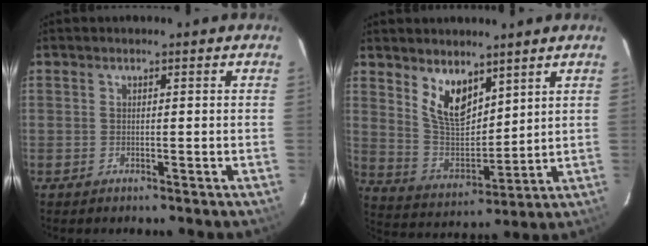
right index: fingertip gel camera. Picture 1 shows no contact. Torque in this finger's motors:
{"motor_torque": [0.31, 0.29, 0.20, 0.11]}